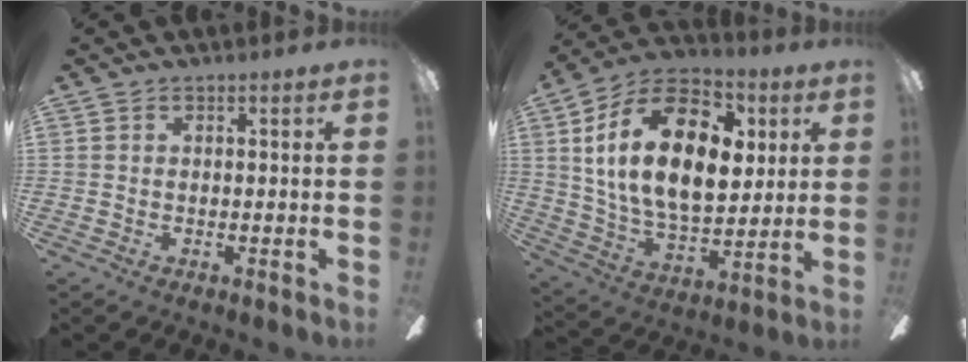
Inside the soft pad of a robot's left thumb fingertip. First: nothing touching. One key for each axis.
{"total": 24.7, "fx": 7.5, "fy": 14.6, "fz": 18.4, "tx": -0.351, "ty": -0.011, "tz": 0.125}